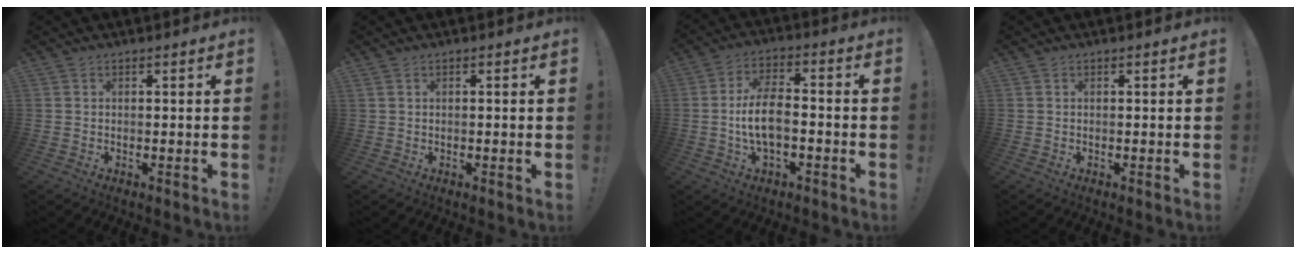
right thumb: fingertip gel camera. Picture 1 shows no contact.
{"total": 0.8, "force": [0.3, -0.2, 0.7], "torque": [-0.014, 0.000, 0.005]}
{"total": 10.6, "force": [-2.6, 5.3, 8.8], "torque": [-0.165, 0.012, -0.044]}
{"total": 0.0}